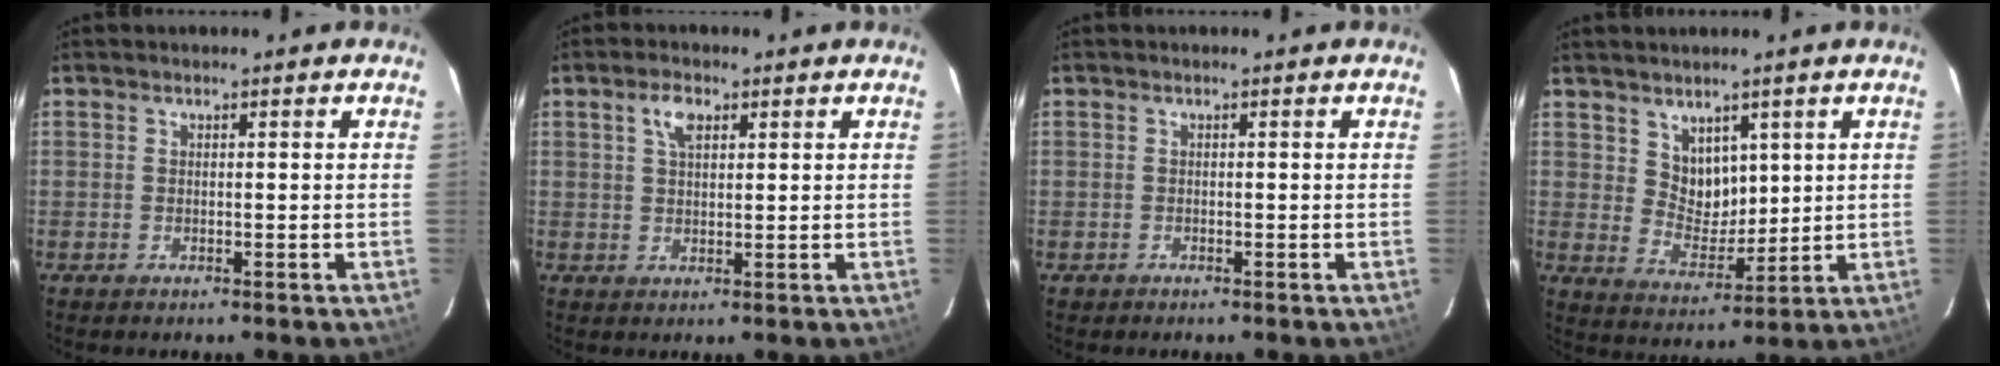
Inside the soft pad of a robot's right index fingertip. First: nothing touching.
{"total": 3.6, "force": [1.7, 1.8, 2.6], "torque": [-0.049, 0.009, 0.031]}
{"total": 0.7, "force": [-0.4, 0.6, -0.1], "torque": [0.000, 0.003, -0.006]}
{"total": 6.3, "force": [3.5, 4.6, 2.6], "torque": [-0.035, 0.002, 0.074]}